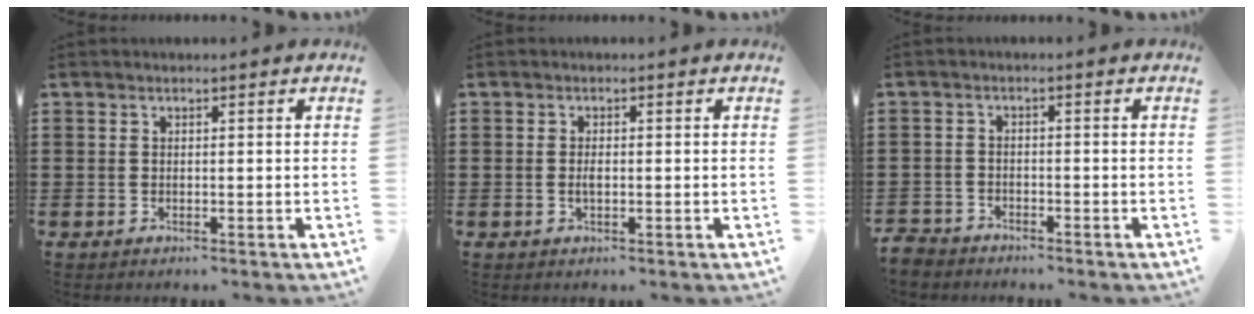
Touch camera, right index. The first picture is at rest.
{"total": 1.4, "force": [-0.2, 0.6, 1.2], "torque": [-0.024, 0.002, -0.005]}
{"total": 2.5, "force": [-2.4, 0.6, 0.0], "torque": [-0.014, 0.000, -0.055]}